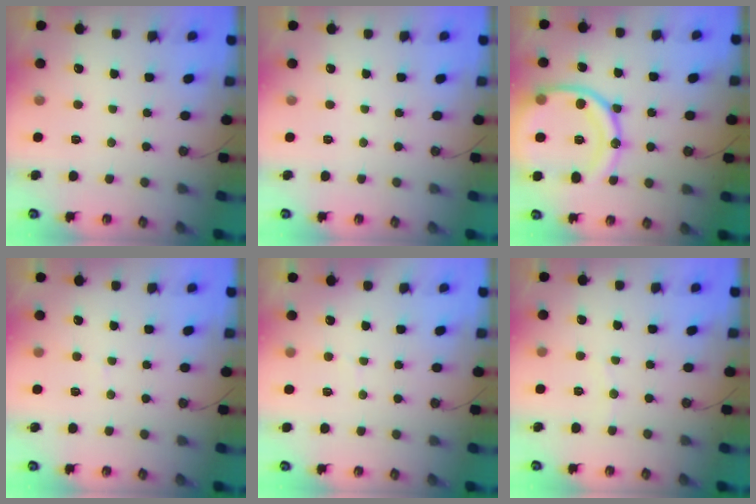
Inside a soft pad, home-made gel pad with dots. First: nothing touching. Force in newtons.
{"total": 0.0}
{"total": 20.3, "press": 20.2, "slide": 2.3}
{"total": 3.2, "press": 3.2, "slide": 0.3}
{"total": 3.2, "press": 2.8, "slide": 1.5}
{"total": 3.2, "press": 3.2, "slide": 0.4}